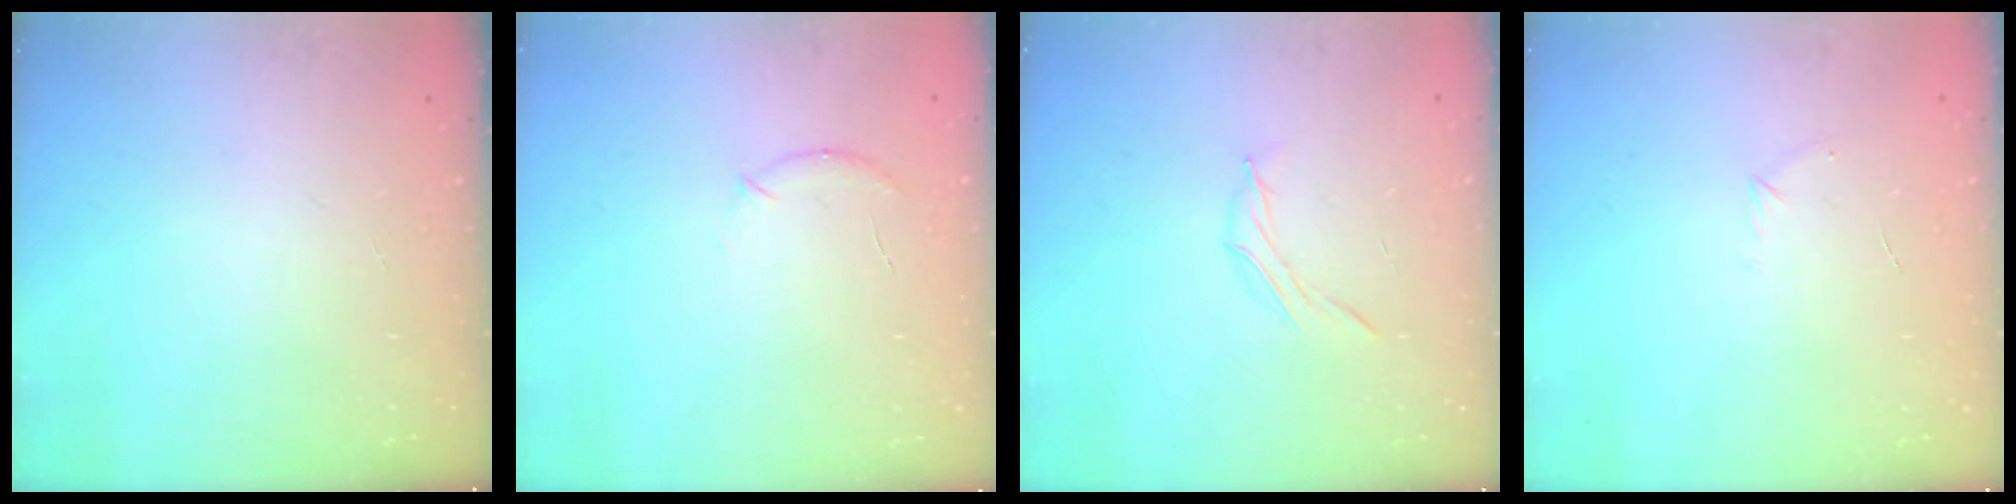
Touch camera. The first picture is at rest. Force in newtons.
{"total": 6.1, "press": 5.9, "slide": 1.3}
{"total": 4.5, "press": 4.4, "slide": 1.2}
{"total": 4.0, "press": 3.9, "slide": 1.2}